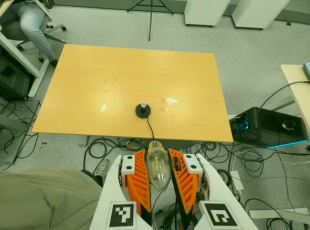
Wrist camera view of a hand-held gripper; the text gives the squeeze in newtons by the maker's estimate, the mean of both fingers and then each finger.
{"total": 19.8, "left": 22.0, "right": 17.6}